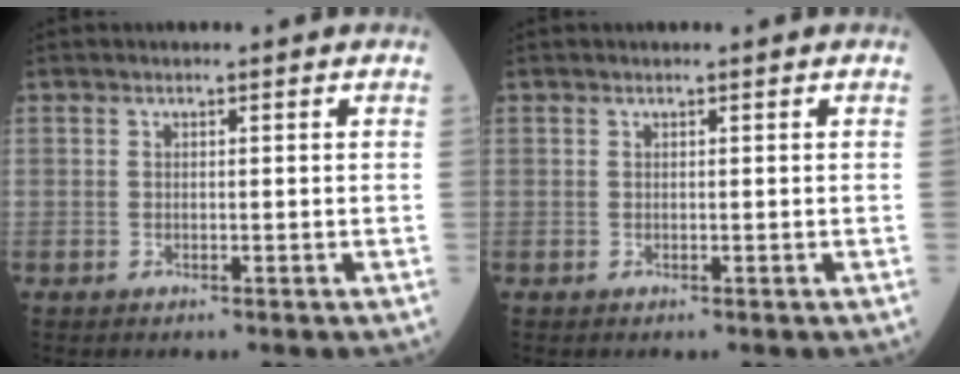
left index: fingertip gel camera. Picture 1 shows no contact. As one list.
[{"total": 0.0}]